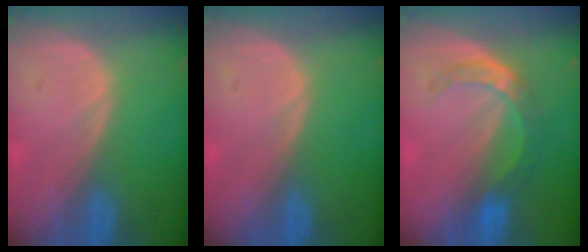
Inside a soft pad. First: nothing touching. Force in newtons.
{"total": 0.0}
{"total": 5.6, "press": 5.2, "slide": 2.1}